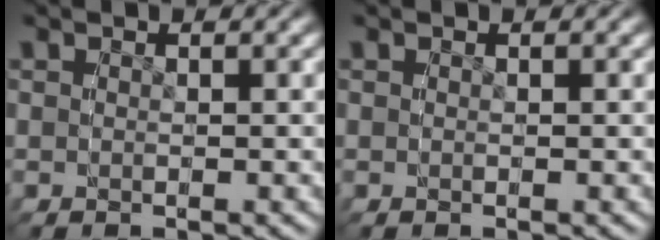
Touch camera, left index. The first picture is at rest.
{"total": 0.0}